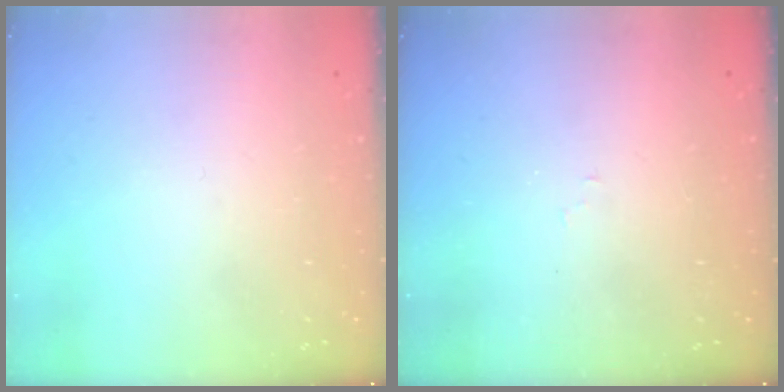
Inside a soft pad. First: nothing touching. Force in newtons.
{"total": 6.8, "press": 6.7, "slide": 0.6}